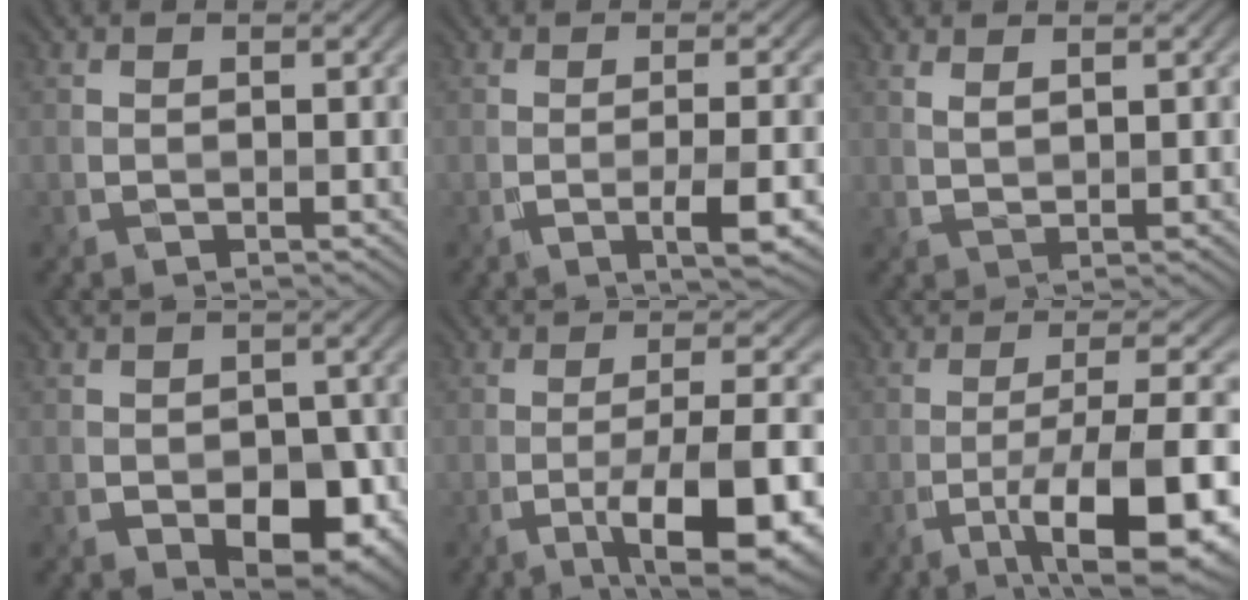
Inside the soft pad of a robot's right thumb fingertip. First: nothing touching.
{"total": 4.7, "force": [-1.6, 0.9, 4.3], "torque": [-0.063, 0.004, -0.025]}
{"total": 1.5, "force": [1.2, 0.3, 0.8], "torque": [-0.013, 0.000, 0.024]}
{"total": 7.2, "force": [-2.9, 4.5, 4.9], "torque": [-0.073, -0.022, -0.027]}
{"total": 12.4, "force": [-5.5, 3.2, 10.6], "torque": [-0.154, 0.003, -0.080]}
{"total": 13.7, "force": [-6.0, 3.5, 11.9], "torque": [-0.176, 0.001, -0.087]}